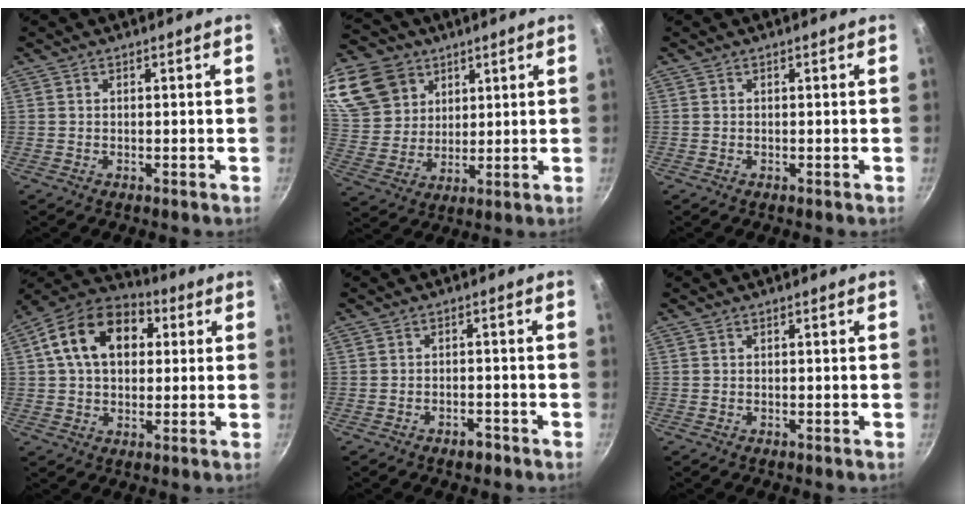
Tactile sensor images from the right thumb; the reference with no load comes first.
{"total": 20.8, "force": [10.9, 15.6, 8.4], "torque": [-0.198, -0.008, 0.218]}
{"total": 0.0}
{"total": 16.8, "force": [4.1, 11.6, 11.4], "torque": [-0.169, 0.023, 0.051]}
{"total": 1.9, "force": [-1.8, 0.3, 0.3], "torque": [0.002, 0.017, -0.017]}
{"total": 0.0}